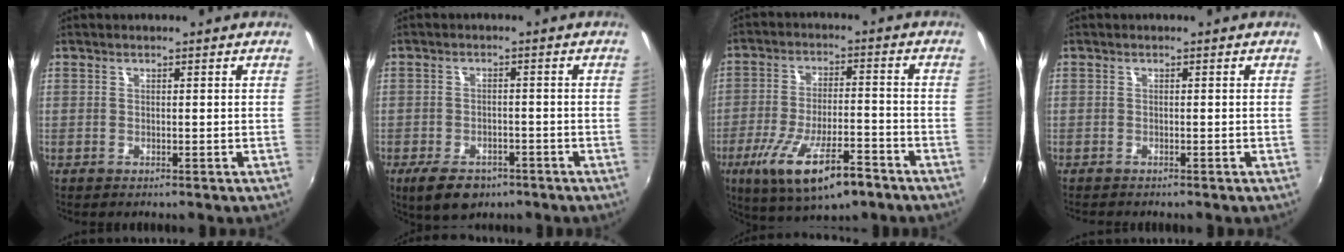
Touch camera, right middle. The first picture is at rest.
{"total": 7.8, "force": [-5.1, 4.1, 4.1], "torque": [-0.098, -0.017, -0.081]}
{"total": 15.0, "force": [-8.7, 4.3, 11.5], "torque": [-0.226, -0.035, -0.144]}
{"total": 1.1, "force": [-1.1, 0.3, 0.3], "torque": [-0.008, -0.007, -0.019]}